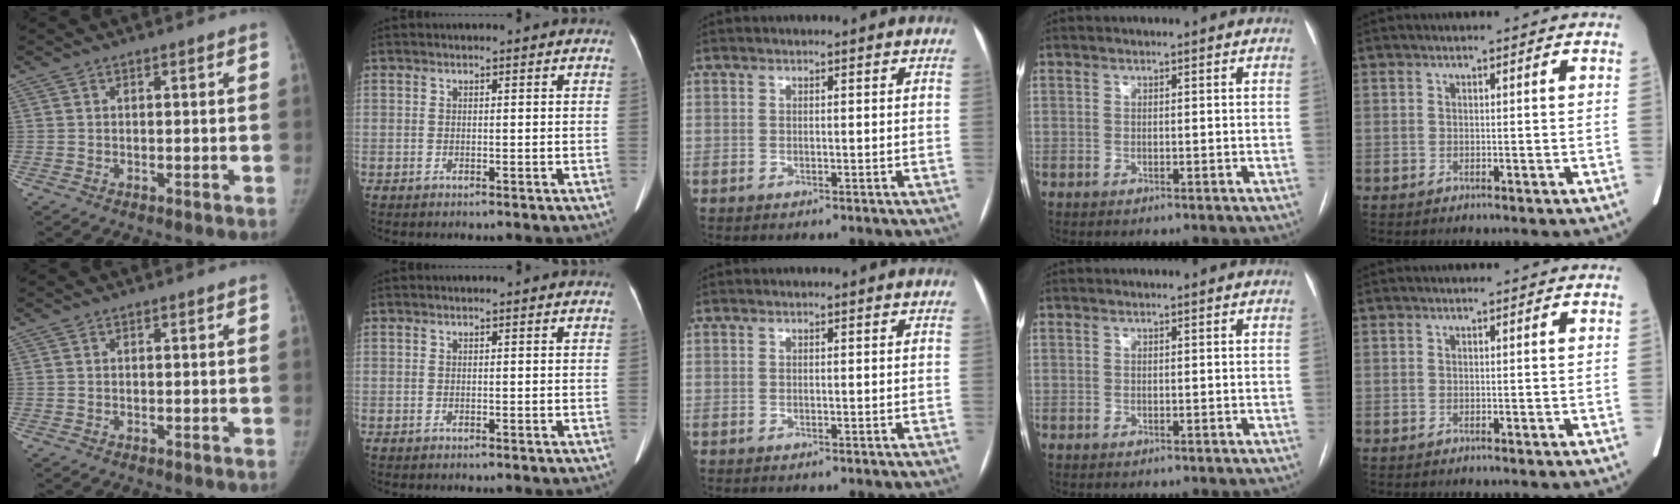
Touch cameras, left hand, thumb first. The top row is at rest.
{}